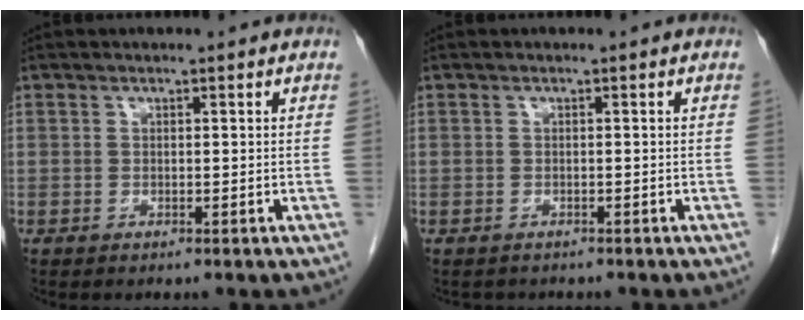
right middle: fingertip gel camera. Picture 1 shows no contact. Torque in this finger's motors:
{"motor_torque": [0.03, -0.03, -0.04, -0.01]}